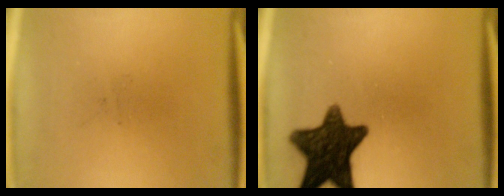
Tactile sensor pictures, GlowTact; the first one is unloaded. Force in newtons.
{"total": 13.7}